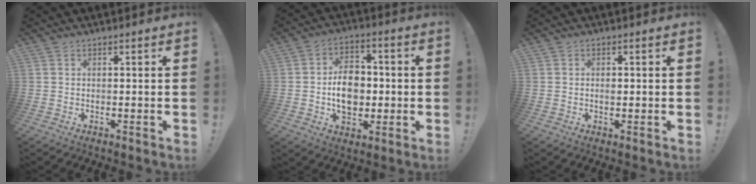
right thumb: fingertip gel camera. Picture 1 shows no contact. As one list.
[{"total": 12.2, "force": [-1.2, 9.0, 8.2], "torque": [-0.140, 0.012, -0.018]}, {"total": 1.2, "force": [-0.2, 0.7, 0.9], "torque": [-0.003, -0.003, -0.008]}]